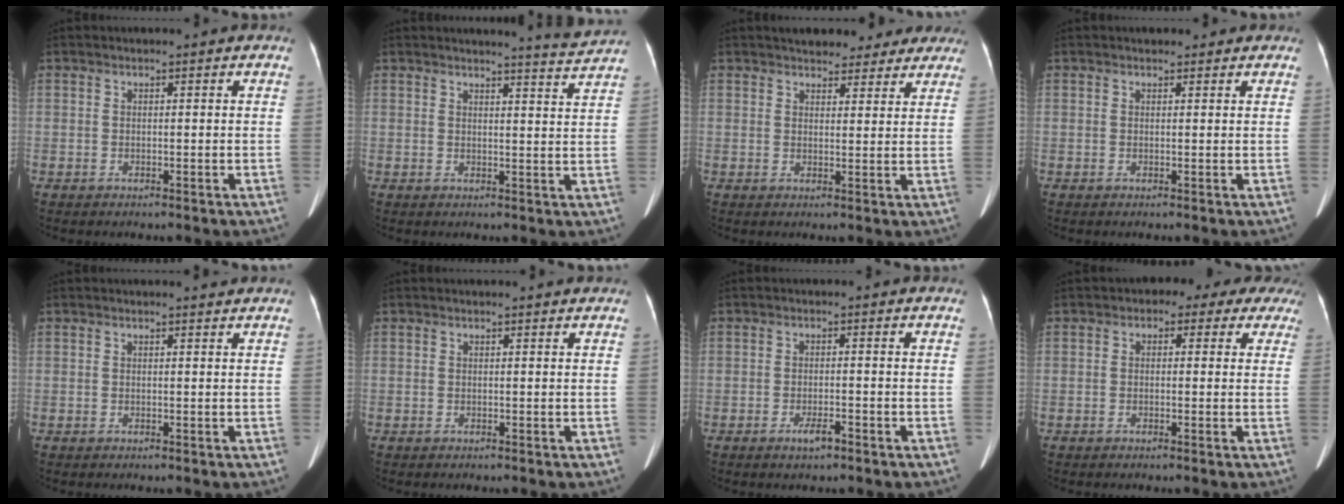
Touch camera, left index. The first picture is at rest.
{"total": 4.2, "force": [3.9, -1.5, 0.0], "torque": [-0.015, -0.026, 0.046]}
{"total": 10.6, "force": [9.2, 4.2, 3.3], "torque": [-0.010, 0.017, 0.103]}
{"total": 1.8, "force": [1.4, 1.0, 0.5], "torque": [-0.001, 0.013, 0.015]}
{"total": 0.7, "force": [0.7, -0.2, 0.0], "torque": [-0.008, -0.007, 0.010]}
{"total": 1.0, "force": [1.0, 0.0, 0.2], "torque": [-0.009, 0.004, 0.012]}
{"total": 2.3, "force": [-1.6, 0.5, 1.6], "torque": [-0.028, -0.001, -0.025]}
{"total": 7.0, "force": [4.7, 4.1, 3.0], "torque": [-0.023, 0.032, 0.037]}